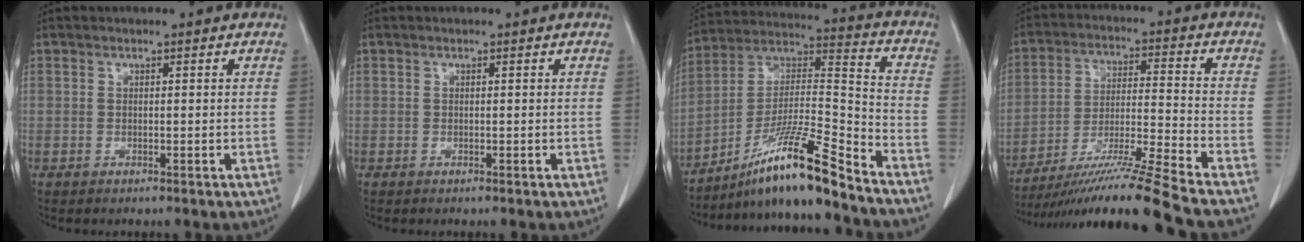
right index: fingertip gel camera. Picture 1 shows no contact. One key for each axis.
{"total": 0.0}
{"total": 15.6, "fx": -12.0, "fy": -1.0, "fz": 9.9, "tx": -0.178, "ty": 0.008, "tz": -0.213}
{"total": 16.3, "fx": -13.8, "fy": -3.2, "fz": 8.0, "tx": -0.149, "ty": -0.018, "tz": -0.239}